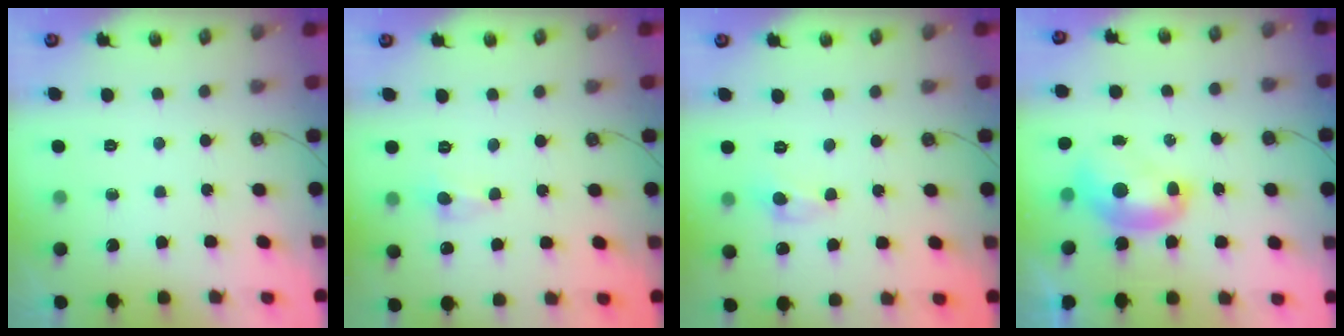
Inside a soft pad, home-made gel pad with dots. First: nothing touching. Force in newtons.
{"total": 0.7, "press": 0.7, "slide": 0.3}
{"total": 0.0}
{"total": 1.9, "press": 1.9, "slide": 0.0}